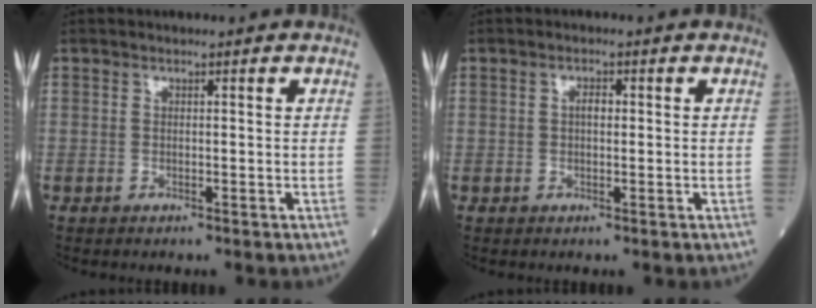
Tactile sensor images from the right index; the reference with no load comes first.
{"total": 1.5, "force": [0.2, 0.6, 1.3], "torque": [-0.026, 0.002, 0.002]}